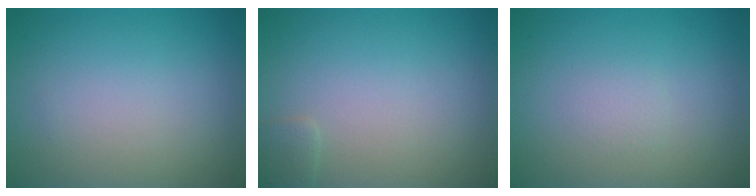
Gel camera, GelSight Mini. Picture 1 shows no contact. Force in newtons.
{"total": 0.8, "press": 0.8, "slide": 0.0}
{"total": 0.8, "press": 0.8, "slide": 0.0}